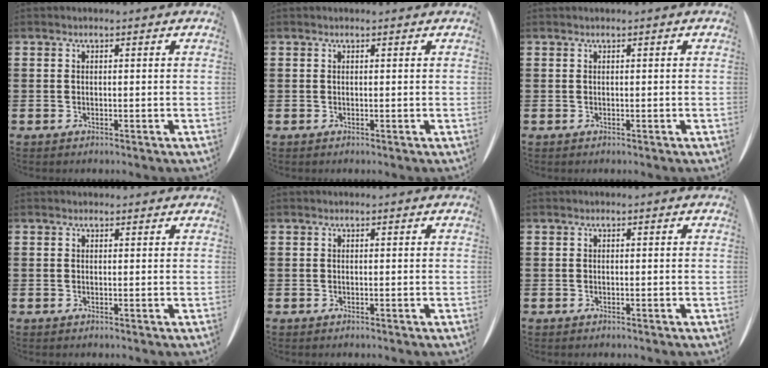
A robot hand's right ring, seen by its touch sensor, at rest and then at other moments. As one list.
[{"total": 0.0}, {"total": 0.0}, {"total": 0.0}, {"total": 0.0}, {"total": 0.0}]